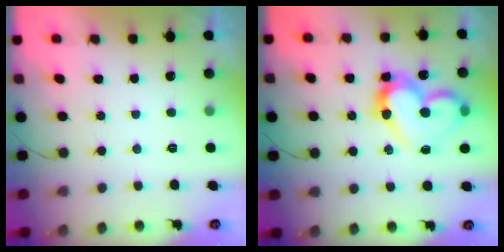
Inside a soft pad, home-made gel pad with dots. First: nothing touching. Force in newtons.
{"total": 16.2, "press": 16.0, "slide": 2.1}